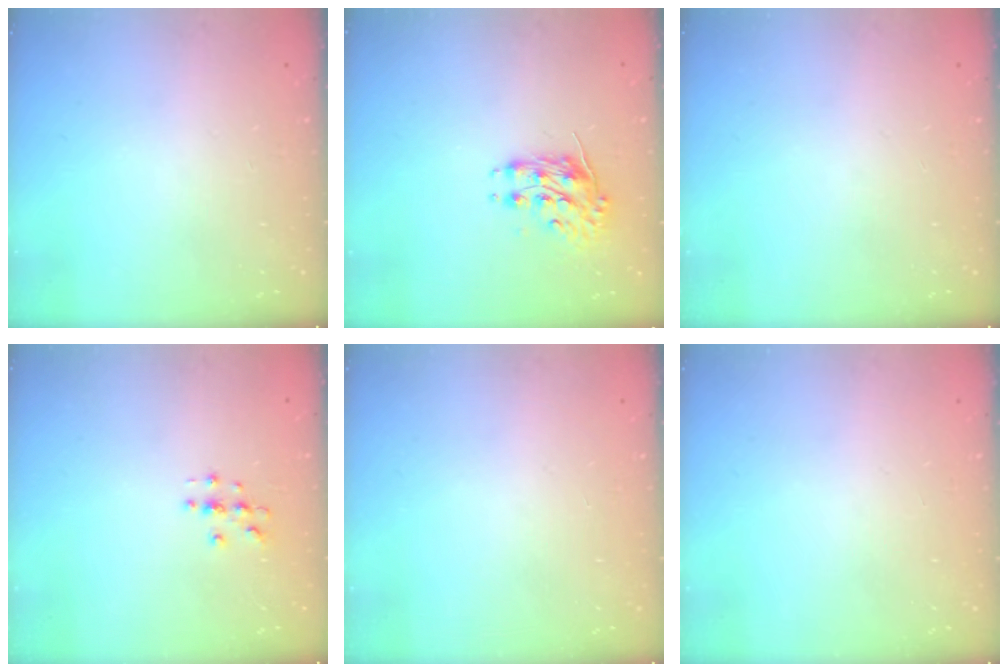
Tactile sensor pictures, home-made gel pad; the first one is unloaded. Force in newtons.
{"total": 8.2, "press": 8.2, "slide": 0.3}
{"total": 0.0}
{"total": 2.9, "press": 2.9, "slide": 0.3}
{"total": 0.0}
{"total": 0.0}